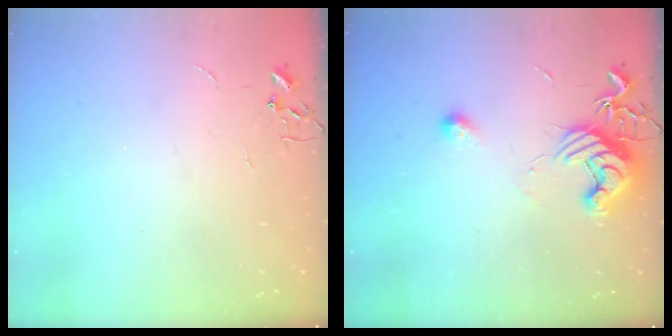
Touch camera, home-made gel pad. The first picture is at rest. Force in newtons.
{"total": 11.7, "press": 11.7, "slide": 0.4}